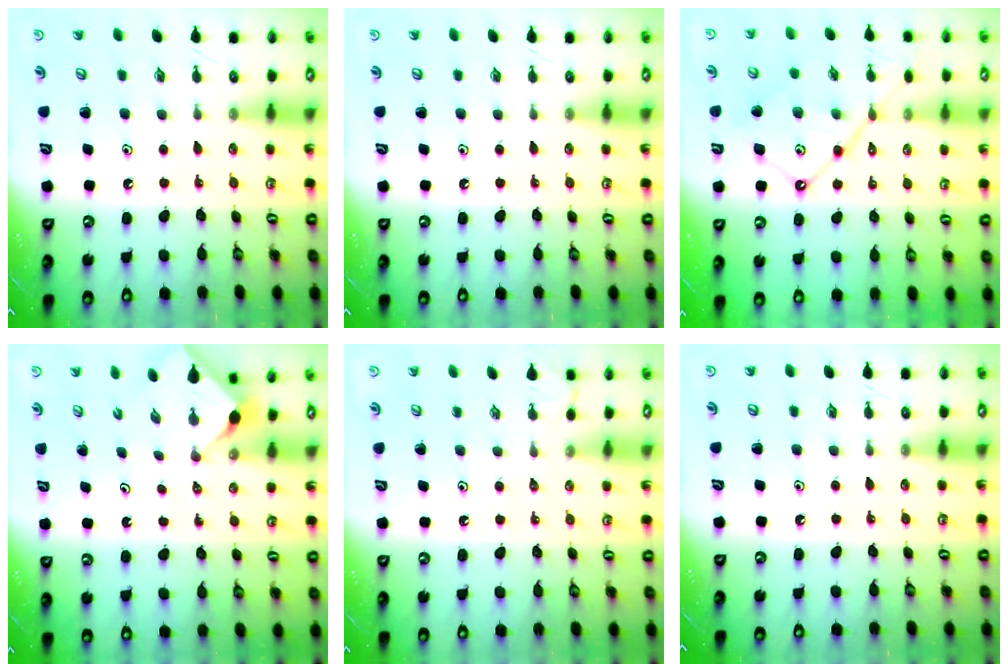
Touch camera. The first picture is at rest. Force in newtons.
{"total": 0.0}
{"total": 14.2, "press": 14.1, "slide": 1.4}
{"total": 3.0, "press": 3.0, "slide": 0.3}
{"total": 1.8, "press": 1.8, "slide": 0.3}
{"total": 0.0}